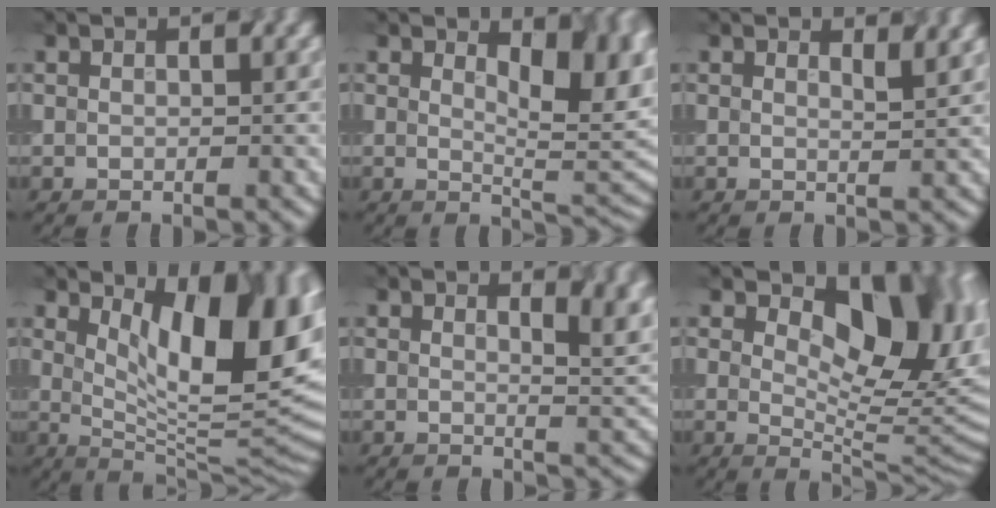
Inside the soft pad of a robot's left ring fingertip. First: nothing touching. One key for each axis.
{"total": 6.9, "fx": 1.4, "fy": 3.2, "fz": 6.0, "tx": -0.088, "ty": -0.007, "tz": 0.035}
{"total": 1.2, "fx": 0.7, "fy": 0.0, "fz": 0.9, "tx": -0.017, "ty": 0.001, "tz": 0.019}
{"total": 12.3, "fx": 3.1, "fy": 4.5, "fz": 11.0, "tx": -0.137, "ty": -0.001, "tz": 0.056}
{"total": 4.0, "fx": 1.4, "fy": 1.9, "fz": 3.2, "tx": -0.034, "ty": -0.003, "tz": 0.028}
{"total": 10.1, "fx": 2.7, "fy": 4.7, "fz": 8.5, "tx": -0.115, "ty": -0.002, "tz": 0.051}